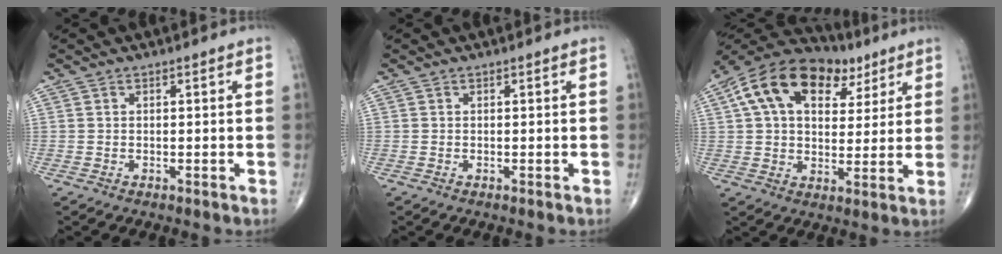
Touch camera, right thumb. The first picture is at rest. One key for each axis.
{"total": 0.0}
{"total": 19.9, "fx": 8.6, "fy": 12.1, "fz": 13.4, "tx": -0.210, "ty": 0.014, "tz": 0.137}